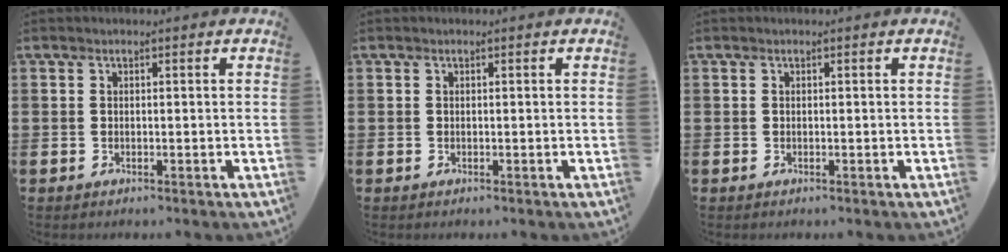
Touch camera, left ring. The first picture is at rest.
{"total": 0.0}
{"total": 0.0}